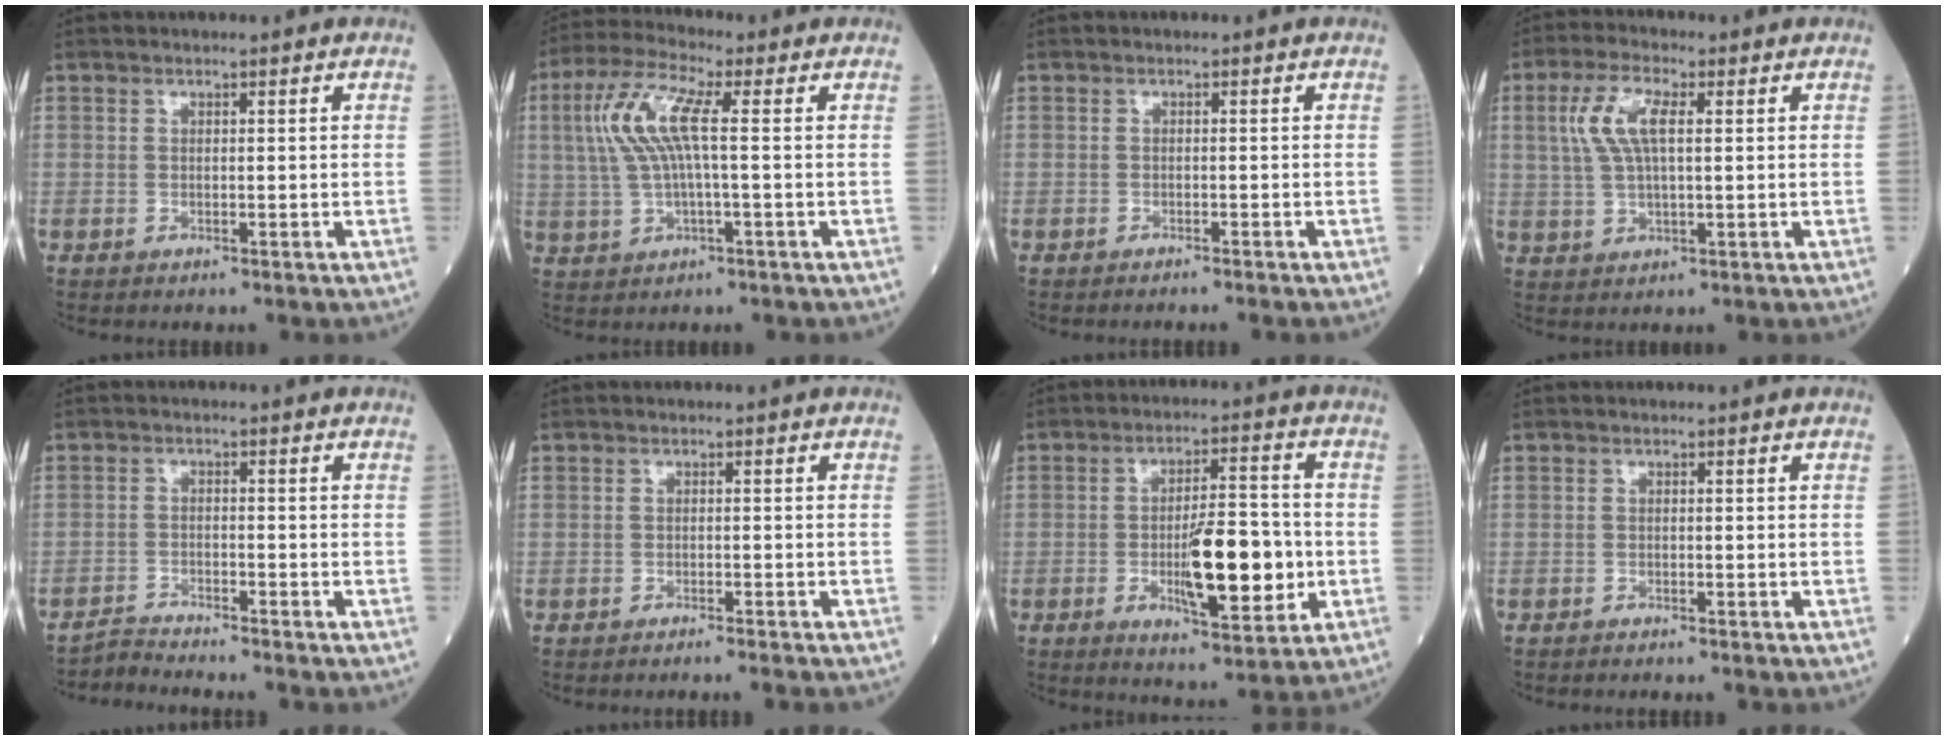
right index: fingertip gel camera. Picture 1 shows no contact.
{"total": 8.6, "force": [1.4, 1.4, 8.3], "torque": [-0.191, 0.022, 0.029]}
{"total": 2.1, "force": [-1.9, -0.2, 0.9], "torque": [-0.014, 0.001, -0.021]}
{"total": 6.8, "force": [1.9, 2.0, 6.2], "torque": [-0.144, 0.013, 0.042]}
{"total": 3.3, "force": [-3.1, -1.1, -0.4], "torque": [0.003, -0.019, -0.056]}
{"total": 4.0, "force": [-3.6, -0.5, 1.5], "torque": [-0.016, -0.002, -0.045]}
{"total": 11.7, "force": [-2.3, 2.9, 11.0], "torque": [-0.181, -0.001, -0.030]}
{"total": 1.9, "force": [-1.8, -0.1, 0.7], "torque": [-0.013, -0.001, -0.020]}